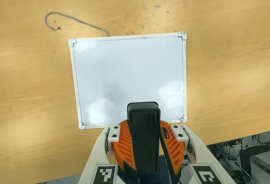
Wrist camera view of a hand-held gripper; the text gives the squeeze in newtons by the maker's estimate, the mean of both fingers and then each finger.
{"total": 11.4, "left": 11.5, "right": 11.3}